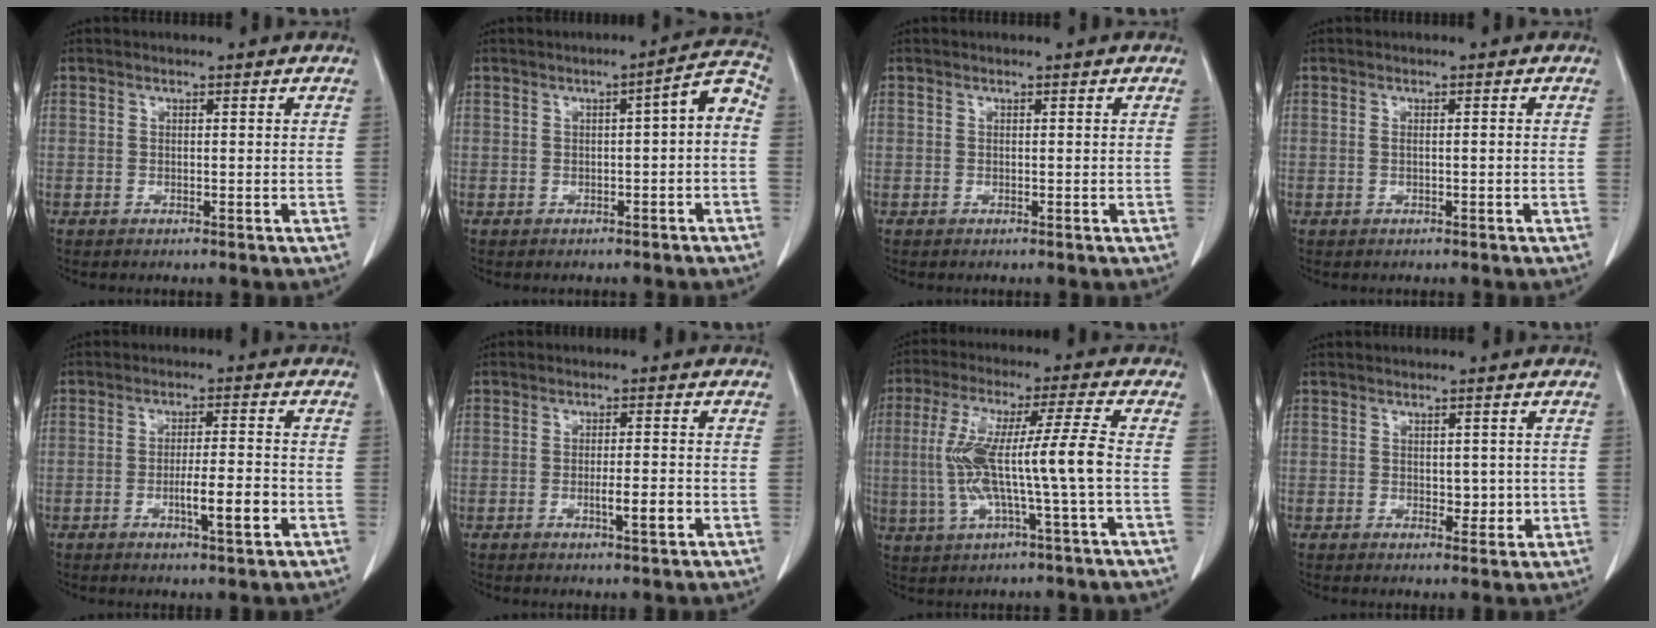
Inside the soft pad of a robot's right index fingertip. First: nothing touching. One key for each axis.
{"total": 4.7, "fx": -0.6, "fy": 0.7, "fz": 4.6, "tx": -0.054, "ty": 0.021, "tz": -0.011}
{"total": 0.0}
{"total": 0.8, "fx": -0.1, "fy": 0.0, "fz": 0.8, "tx": -0.015, "ty": 0.000, "tz": 0.002}
{"total": 6.0, "fx": -2.0, "fy": 0.5, "fz": 5.7, "tx": -0.092, "ty": -0.005, "tz": -0.031}
{"total": 3.7, "fx": -1.2, "fy": 0.3, "fz": 3.5, "tx": -0.056, "ty": -0.003, "tz": -0.017}
{"total": 12.4, "fx": -1.1, "fy": -0.4, "fz": 12.4, "tx": -0.250, "ty": 0.017, "tz": -0.022}
{"total": 2.6, "fx": 0.0, "fy": 1.6, "fz": 2.0, "tx": -0.021, "ty": -0.003, "tz": 0.006}